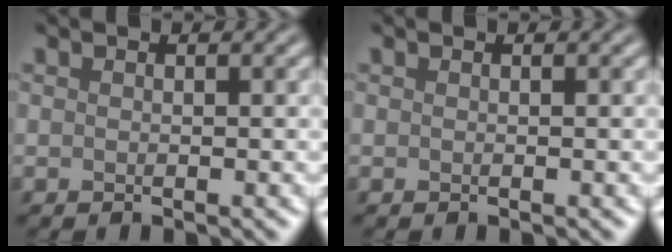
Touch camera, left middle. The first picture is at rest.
{"total": 0.0}